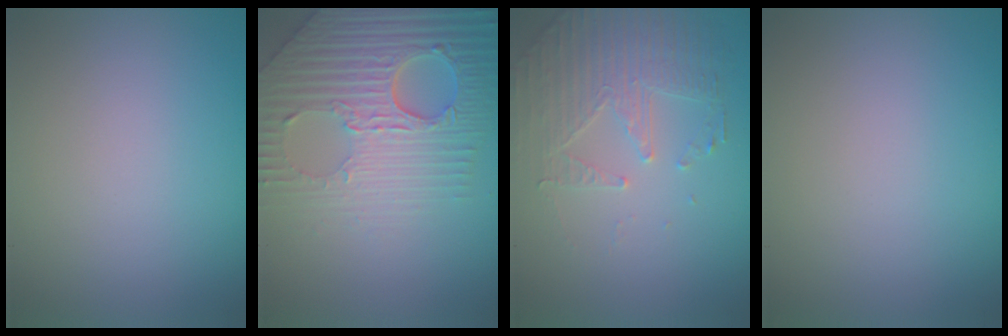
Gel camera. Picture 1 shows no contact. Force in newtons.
{"total": 7.5, "press": 5.9, "slide": 4.7}
{"total": 2.5, "press": 2.2, "slide": 1.2}
{"total": 0.0}